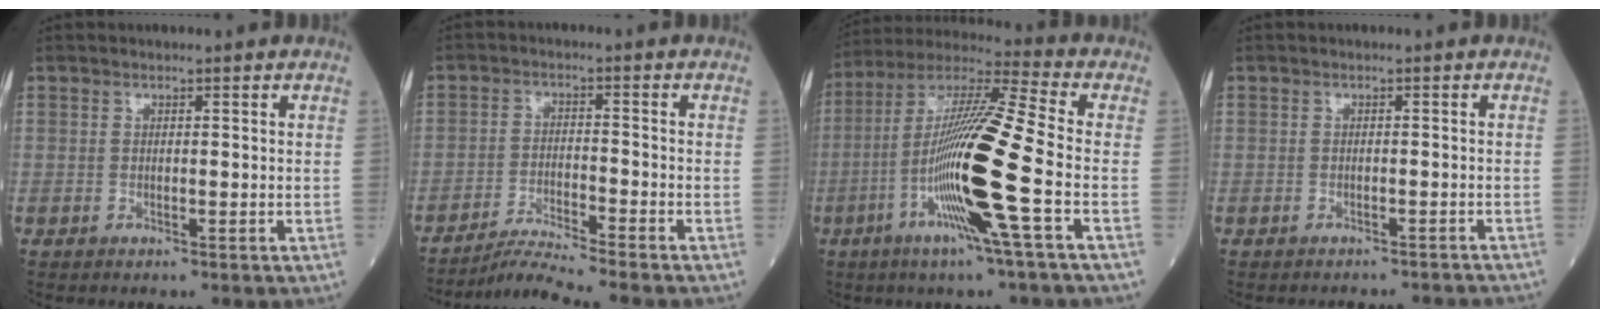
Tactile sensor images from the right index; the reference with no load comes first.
{"total": 6.8, "force": [-6.3, -1.8, 2.1], "torque": [-0.036, -0.022, -0.108]}
{"total": 17.3, "force": [-4.8, -1.0, 16.6], "torque": [-0.323, -0.012, -0.105]}
{"total": 7.0, "force": [-6.9, 0.9, 1.3], "torque": [-0.006, -0.002, -0.072]}